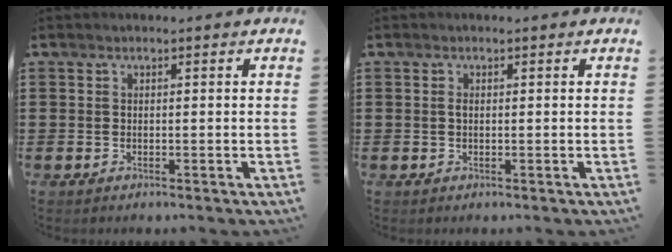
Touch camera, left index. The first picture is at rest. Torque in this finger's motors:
{"motor_torque": [1.02, 1.11, 0.03, -0.01]}